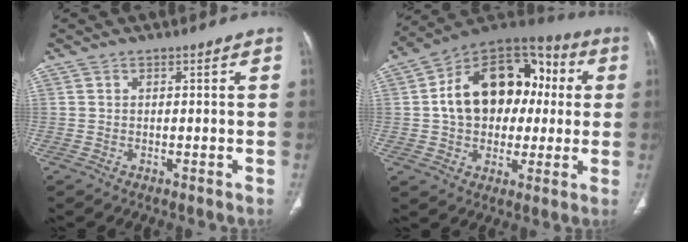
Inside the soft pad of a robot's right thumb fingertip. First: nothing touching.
{"total": 21.6, "force": [2.1, 15.2, 15.2], "torque": [-0.207, 0.034, 0.032]}